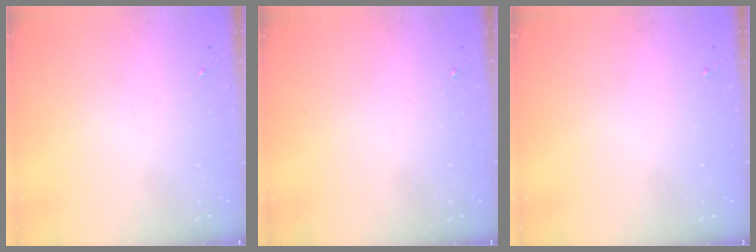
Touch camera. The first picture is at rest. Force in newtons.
{"total": 0.0}
{"total": 0.0}